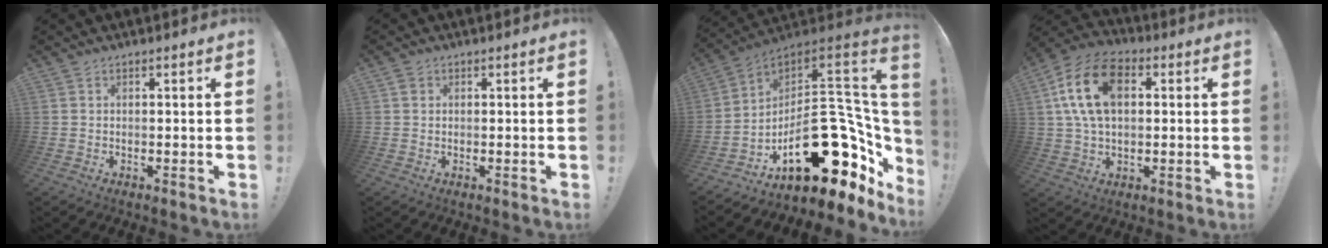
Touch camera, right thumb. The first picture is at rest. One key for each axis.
{"total": 1.2, "fx": 0.6, "fy": 1.0, "fz": 0.3, "tx": 0.002, "ty": 0.000, "tz": 0.009}
{"total": 27.4, "fx": -8.6, "fy": 14.6, "fz": 21.5, "tx": -0.281, "ty": 0.022, "tz": -0.104}
{"total": 17.0, "fx": 4.1, "fy": 10.8, "fz": 12.4, "tx": -0.236, "ty": 0.003, "tz": 0.070}